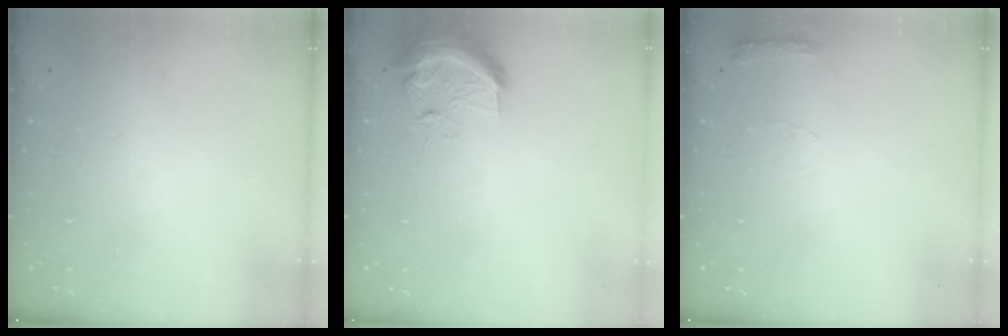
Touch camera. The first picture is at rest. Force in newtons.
{"total": 14.4, "press": 11.8, "slide": 8.4}
{"total": 5.6, "press": 5.6, "slide": 0.7}